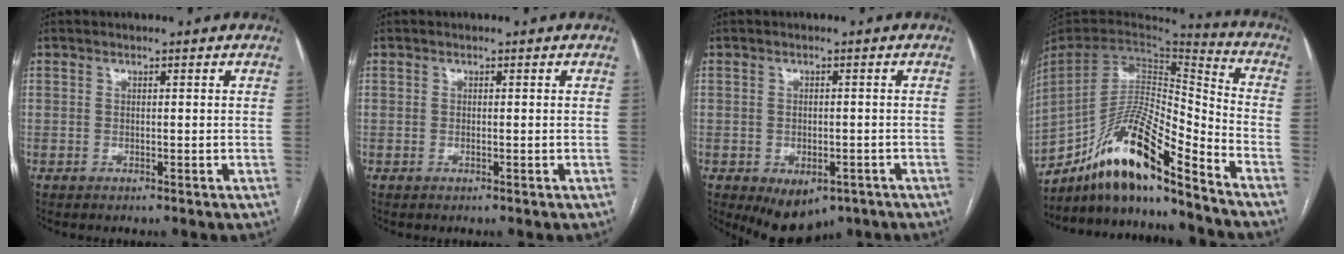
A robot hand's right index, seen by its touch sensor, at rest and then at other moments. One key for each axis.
{"total": 0.0}
{"total": 7.8, "fx": -4.7, "fy": 4.8, "fz": 4.1, "tx": -0.049, "ty": 0.001, "tz": -0.059}
{"total": 17.9, "fx": -13.9, "fy": 1.9, "fz": 11.1, "tx": -0.217, "ty": 0.011, "tz": -0.255}